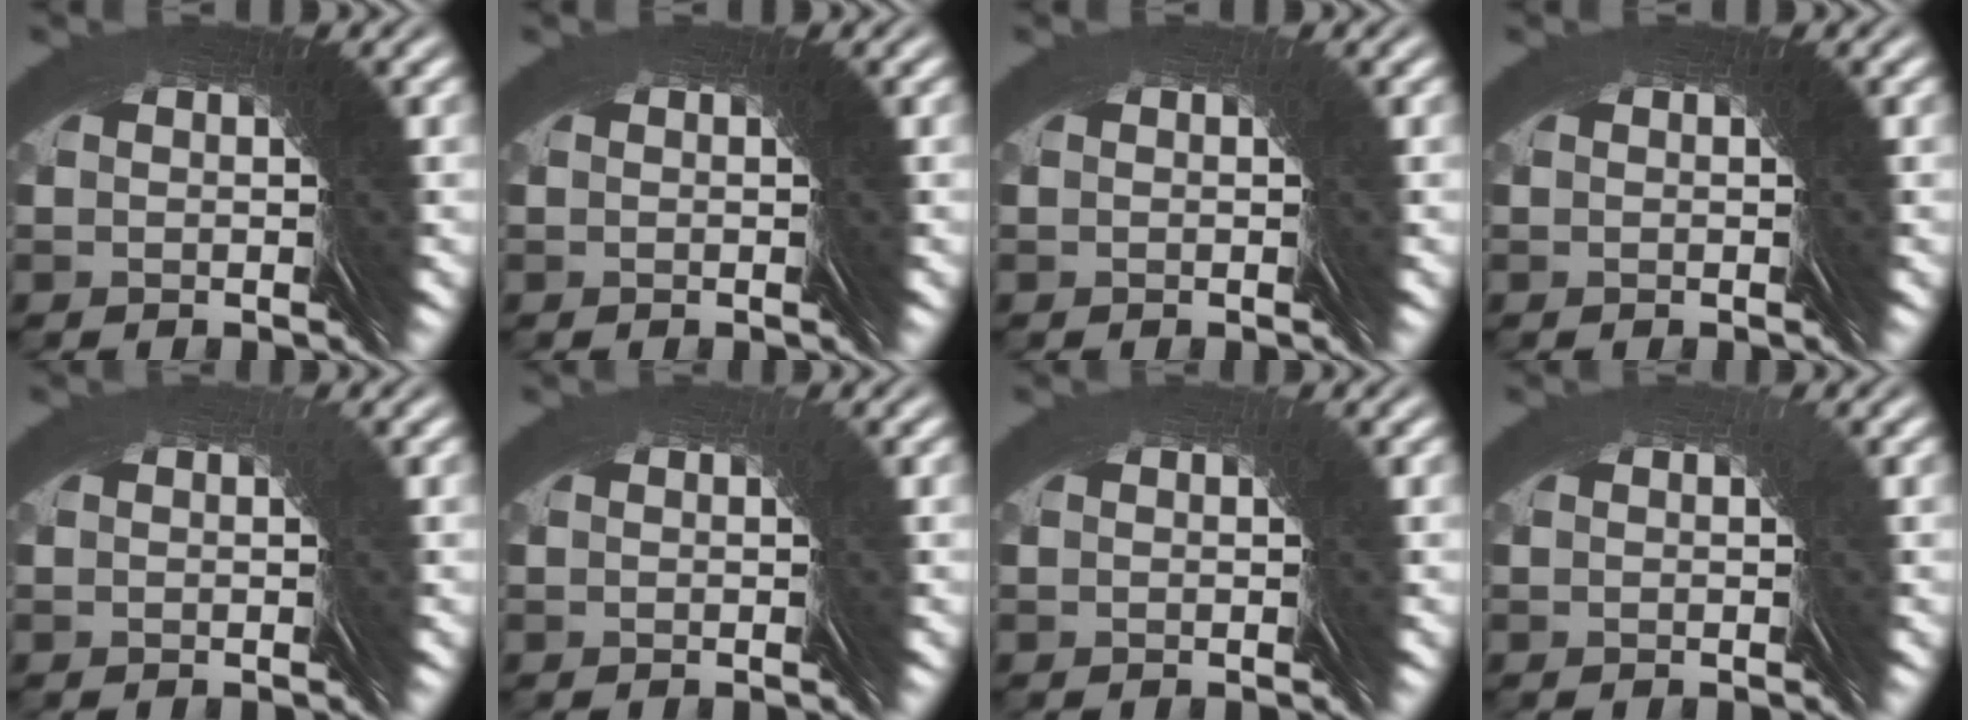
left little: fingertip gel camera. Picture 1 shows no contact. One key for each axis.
{"total": 0.0}
{"total": 0.8, "fx": 0.2, "fy": -0.2, "fz": -0.7, "tx": 0.011, "ty": 0.003, "tz": 0.003}
{"total": 0.0}
{"total": 1.5, "fx": 0.3, "fy": -0.4, "fz": -1.4, "tx": 0.023, "ty": 0.006, "tz": 0.004}
{"total": 1.1, "fx": 0.2, "fy": -0.2, "fz": -1.0, "tx": 0.016, "ty": 0.004, "tz": 0.003}
{"total": 0.9, "fx": 0.3, "fy": -0.3, "fz": -0.8, "tx": 0.014, "ty": 0.005, "tz": 0.004}
{"total": 1.4, "fx": 0.3, "fy": -0.5, "fz": -1.3, "tx": 0.020, "ty": 0.004, "tz": 0.005}